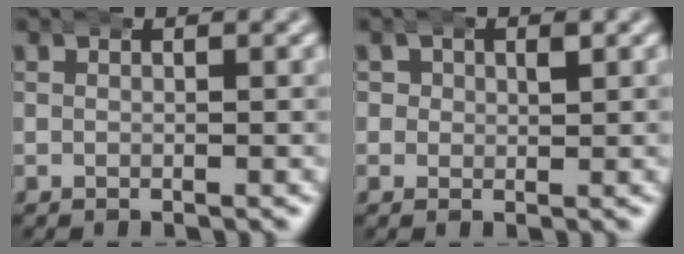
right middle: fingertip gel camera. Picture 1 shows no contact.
{"total": 2.4, "force": [0.8, 2.0, 1.0], "torque": [-0.024, -0.001, 0.012]}